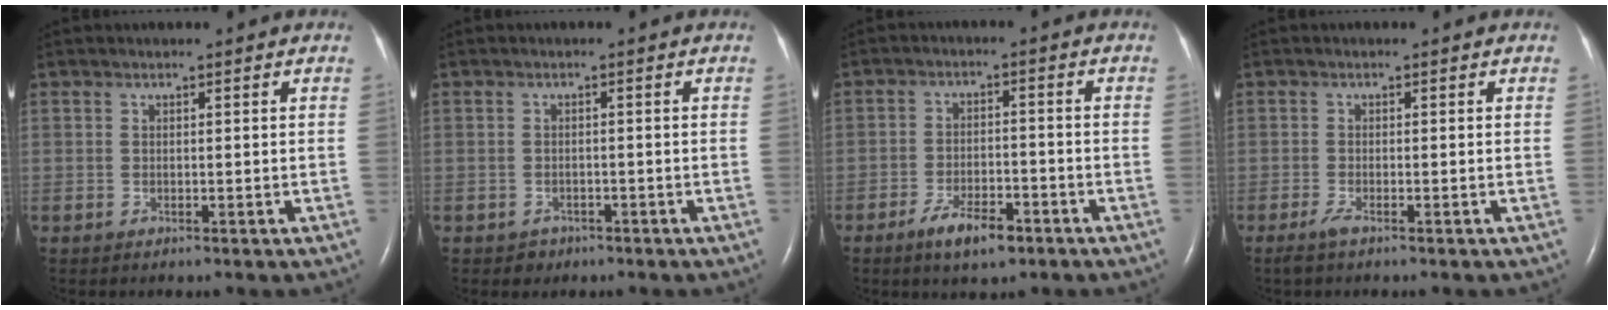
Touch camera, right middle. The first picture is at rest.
{"total": 1.6, "force": [-1.0, 1.2, 0.0], "torque": [-0.004, 0.005, -0.013]}
{"total": 6.1, "force": [-3.9, 2.0, 4.2], "torque": [-0.082, -0.003, -0.064]}
{"total": 1.4, "force": [-1.0, 0.0, 1.0], "torque": [-0.031, -0.006, -0.024]}